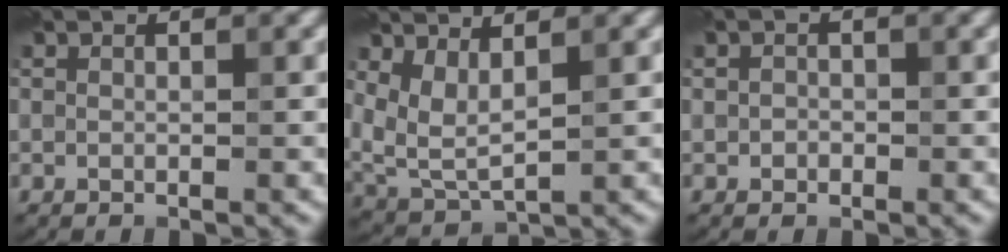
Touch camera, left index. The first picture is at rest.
{"total": 4.0, "force": [1.8, 1.9, 3.0], "torque": [-0.076, -0.008, 0.043]}
{"total": 1.0, "force": [-0.1, 0.9, 0.3], "torque": [-0.002, -0.002, -0.008]}